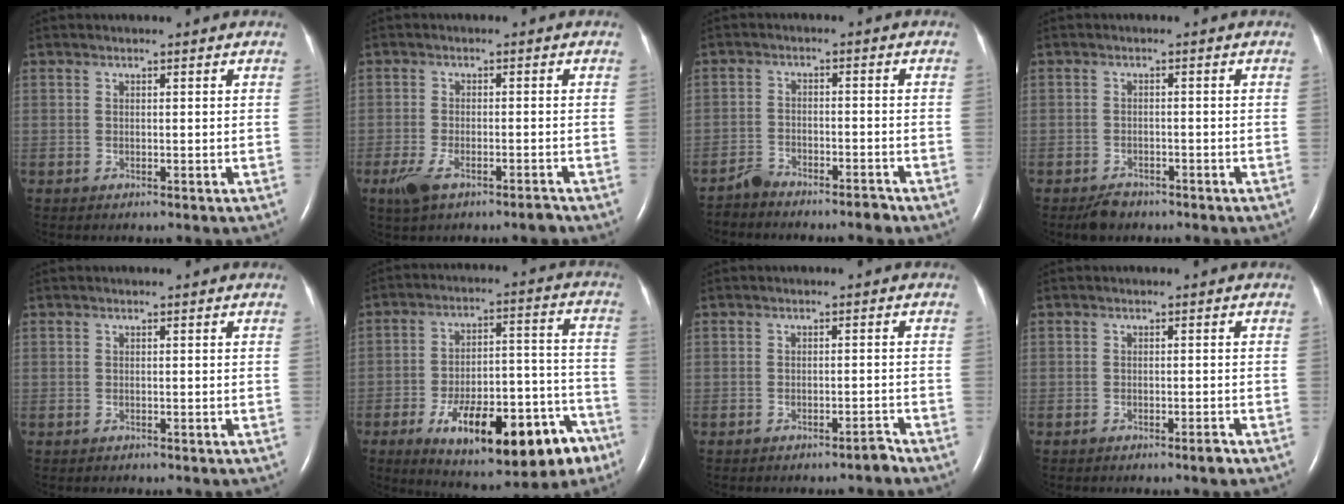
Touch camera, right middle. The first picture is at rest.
{"total": 4.7, "force": [-3.1, 1.1, 3.3], "torque": [-0.069, -0.007, -0.055]}
{"total": 3.4, "force": [-3.4, 0.5, 0.5], "torque": [-0.009, -0.003, -0.060]}
{"total": 2.6, "force": [-2.1, 1.3, 0.9], "torque": [-0.024, -0.002, -0.030]}
{"total": 0.0}
{"total": 21.4, "force": [-11.6, 7.5, 16.3], "torque": [-0.188, 0.026, -0.160]}
{"total": 1.7, "force": [-1.6, 0.1, 0.6], "torque": [-0.007, 0.002, -0.024]}
{"total": 1.5, "force": [-1.2, 0.1, 0.9], "torque": [-0.017, -0.001, -0.019]}